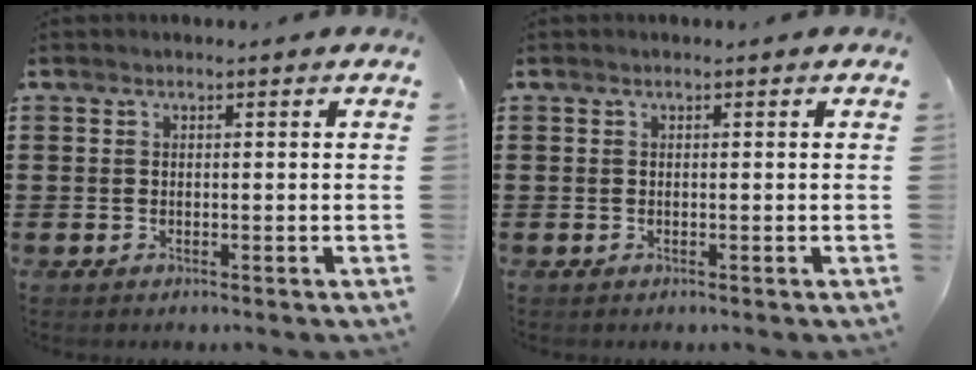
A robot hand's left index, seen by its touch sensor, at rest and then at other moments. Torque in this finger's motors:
{"motor_torque": [-0.02, -0.02, 0.00, 0.00]}